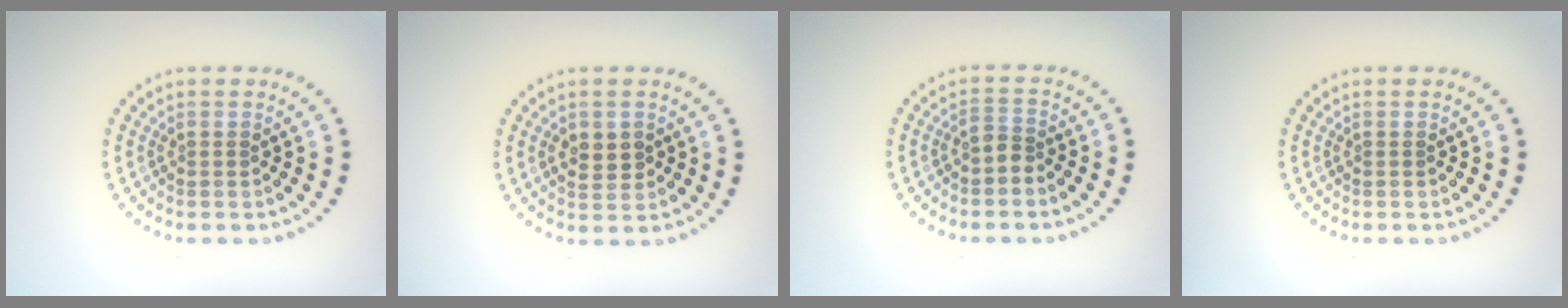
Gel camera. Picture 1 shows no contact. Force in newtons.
{"total": 2.2, "press": 2.2, "slide": 0.1}
{"total": 1.5, "press": 1.2, "slide": 1.0}
{"total": 0.0}